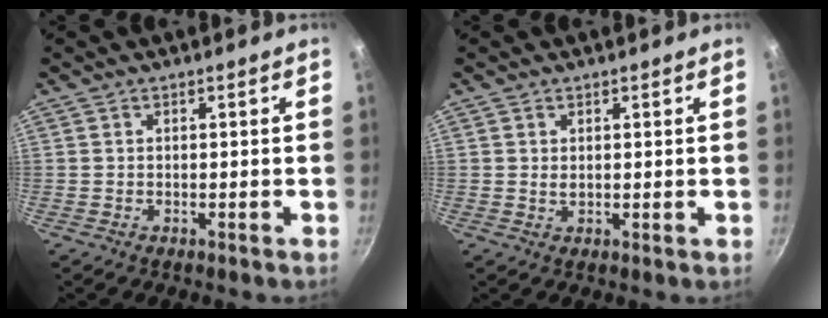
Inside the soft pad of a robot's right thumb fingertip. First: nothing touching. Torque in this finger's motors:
{"motor_torque": [0.19, 0.00, 0.39, -0.20, 0.02]}